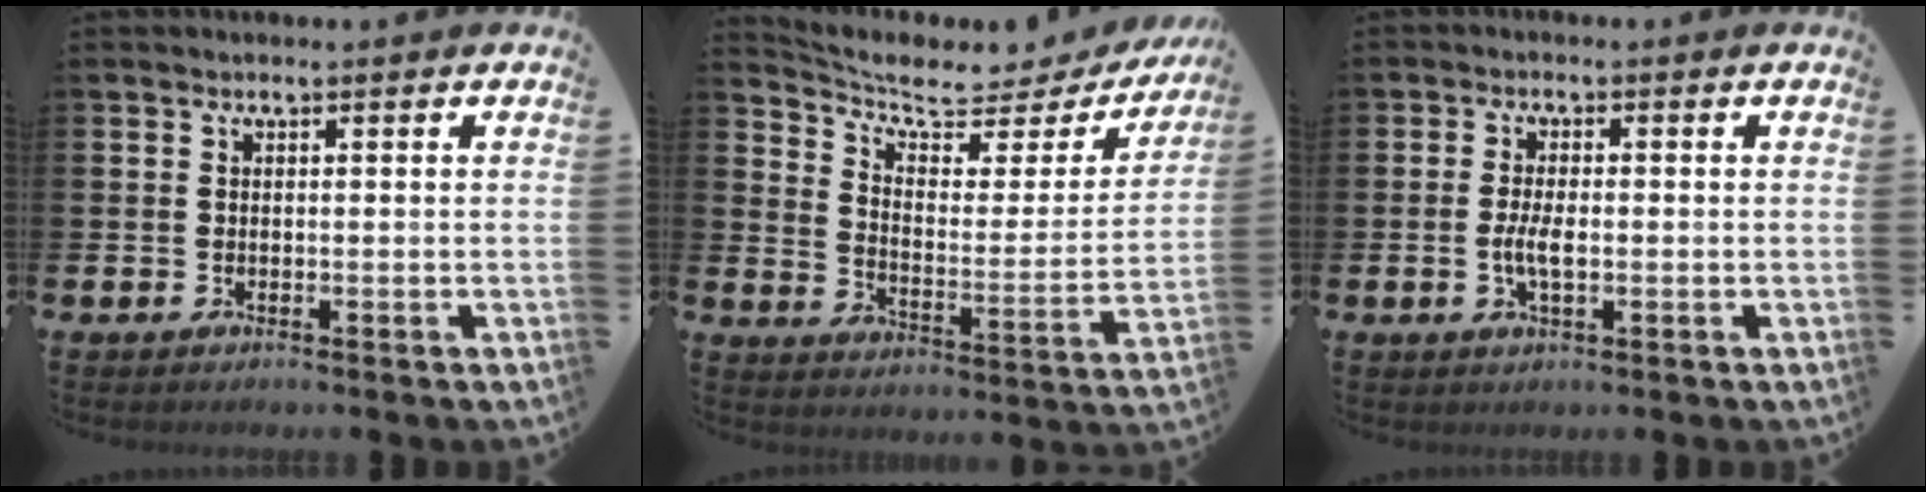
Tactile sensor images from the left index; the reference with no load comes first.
{"total": 6.0, "force": [5.2, 2.1, 2.1], "torque": [-0.068, -0.045, 0.080]}
{"total": 3.3, "force": [-0.7, 1.2, 3.0], "torque": [-0.051, -0.005, -0.018]}